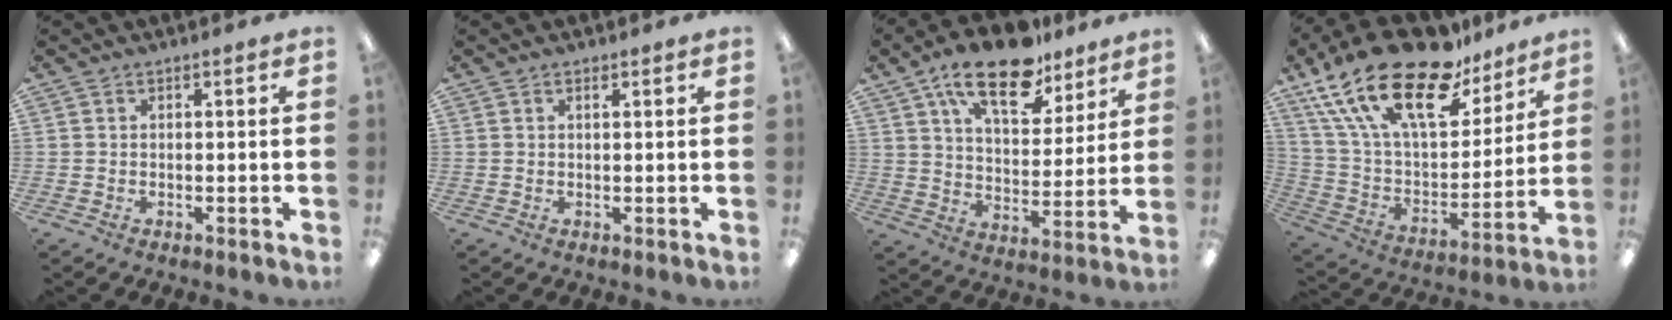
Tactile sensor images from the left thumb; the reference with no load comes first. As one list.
[{"total": 0.9, "force": [0.7, 0.3, 0.4], "torque": [-0.002, -0.001, 0.011]}, {"total": 18.7, "force": [13.0, 8.1, 10.7], "torque": [-0.178, -0.063, 0.221]}, {"total": 26.1, "force": [17.0, 11.5, 16.2], "torque": [-0.313, -0.102, 0.294]}]